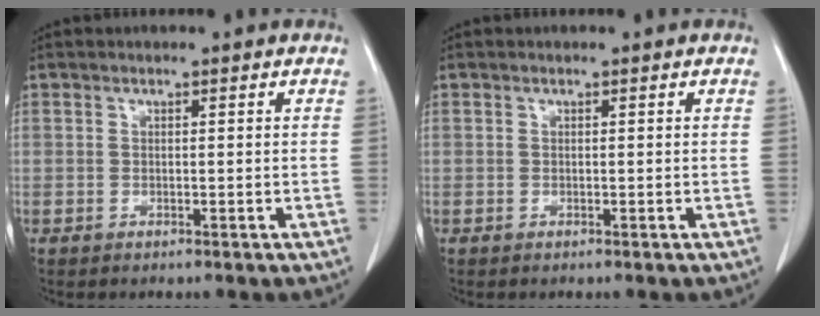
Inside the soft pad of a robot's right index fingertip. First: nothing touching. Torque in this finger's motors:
{"motor_torque": [0.00, 0.00, 0.02, 0.00]}